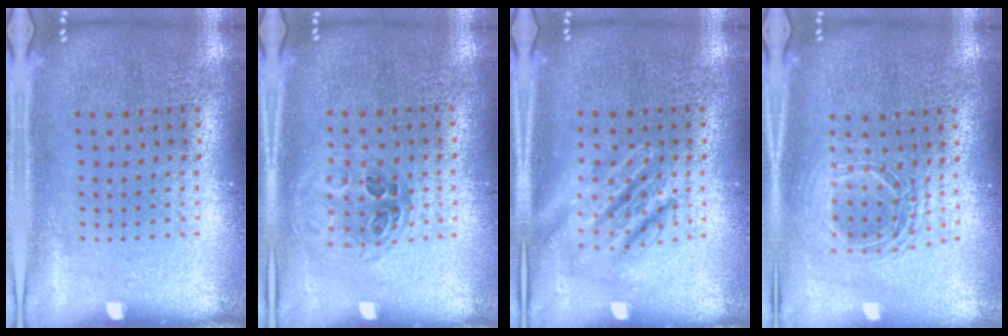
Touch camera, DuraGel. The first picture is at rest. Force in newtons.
{"total": 1.0, "press": 1.0, "slide": 0.2}
{"total": 2.2, "press": 2.2, "slide": 0.3}
{"total": 1.6, "press": 1.3, "slide": 0.8}